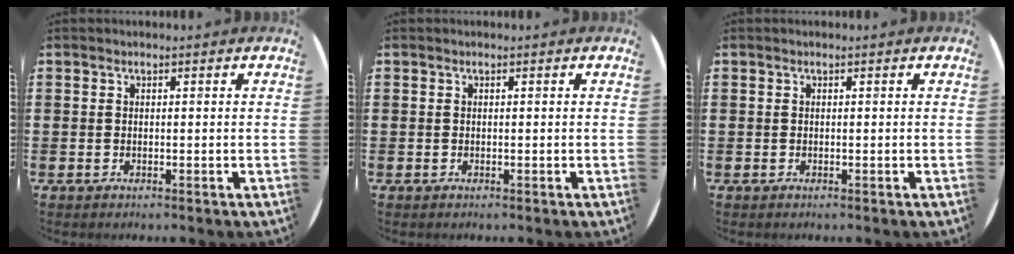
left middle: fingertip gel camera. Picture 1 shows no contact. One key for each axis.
{"total": 0.0}
{"total": 0.0}